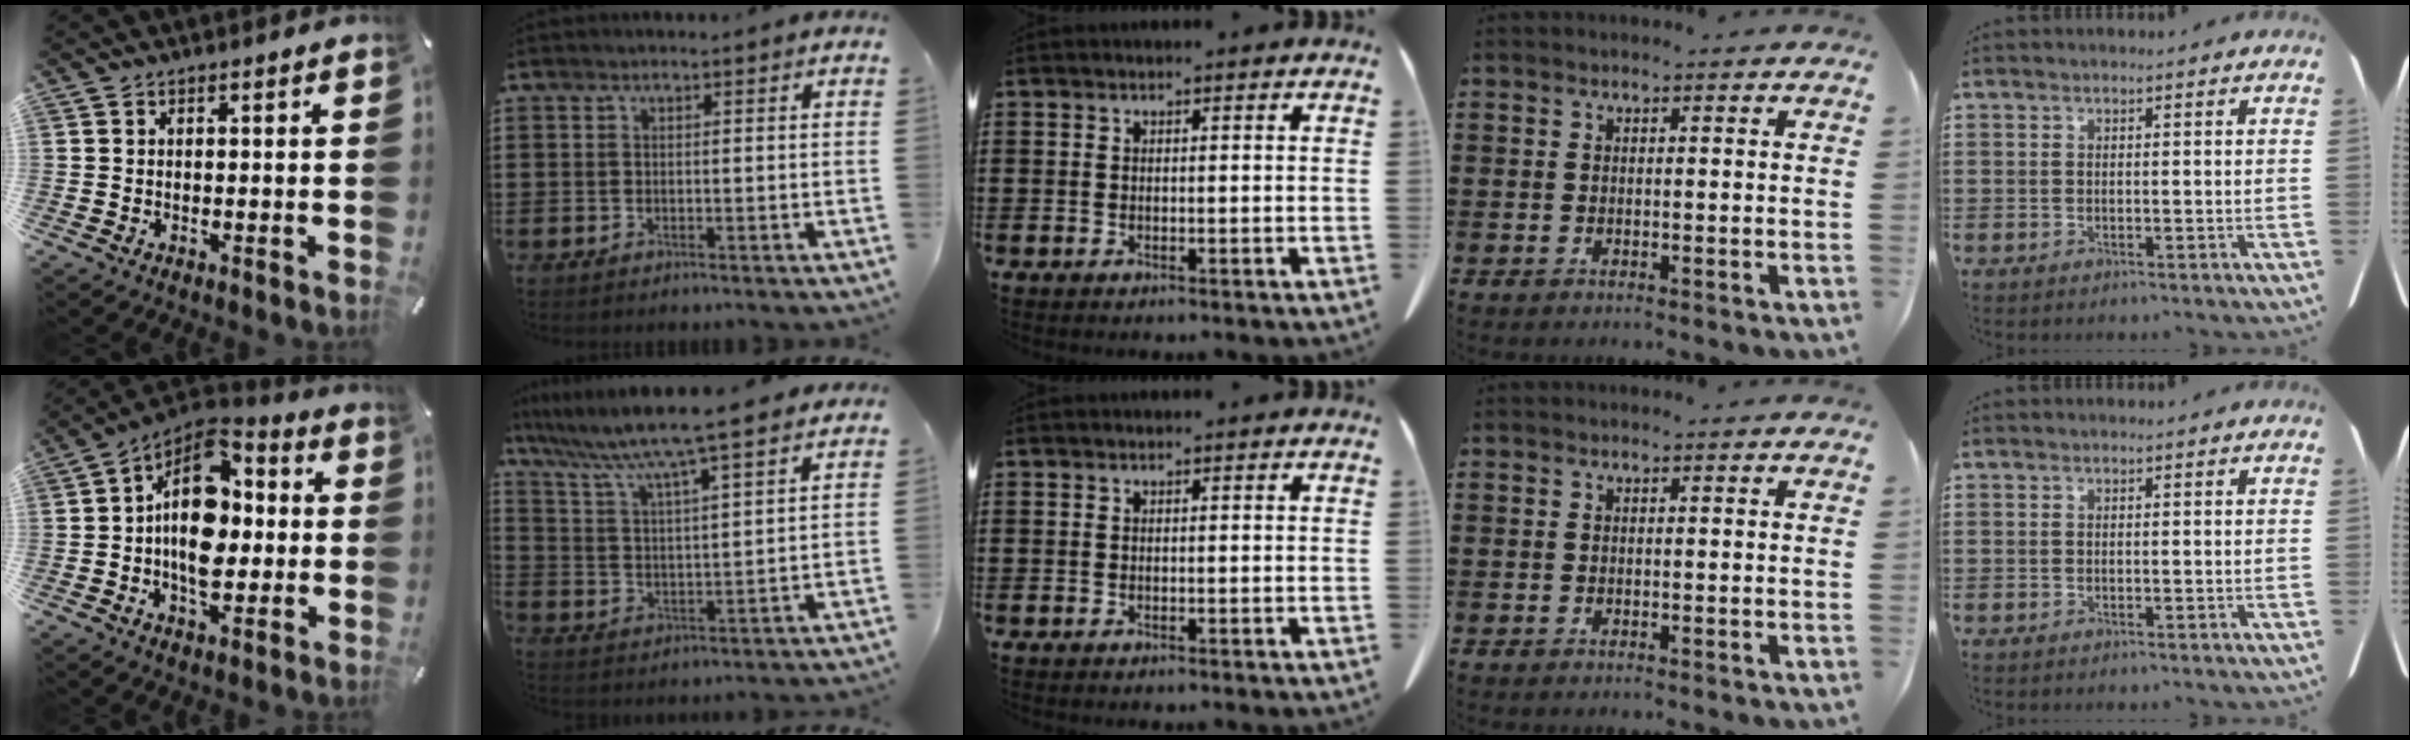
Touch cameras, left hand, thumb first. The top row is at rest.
{"thumb": {"total": 17.4, "force": [-0.1, 11.6, 12.9], "torque": [-0.224, -0.009, -0.005]}, "index": {"total": 7.9, "force": [7.0, -0.8, 3.5], "torque": [-0.098, -0.045, 0.113]}}